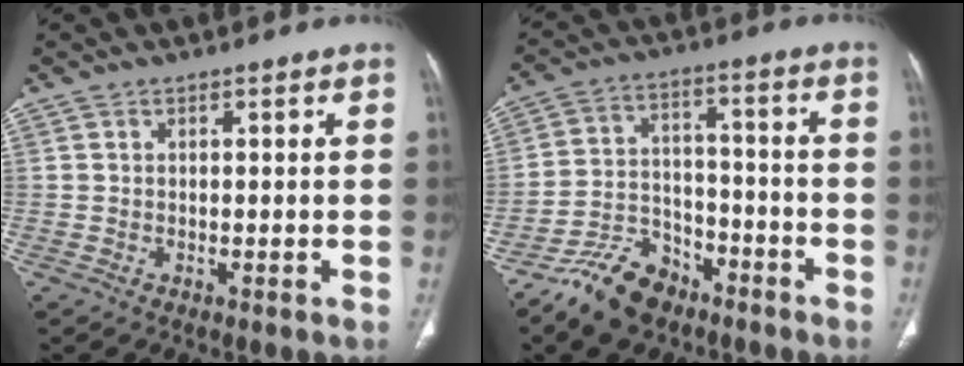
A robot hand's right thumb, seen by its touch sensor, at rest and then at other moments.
{"total": 11.4, "force": [-8.3, 6.4, 4.5], "torque": [-0.061, 0.061, -0.151]}